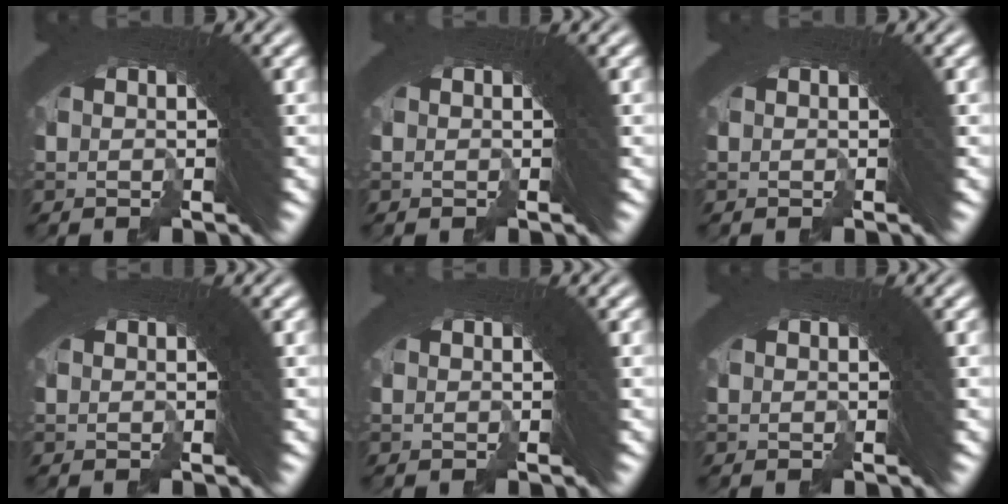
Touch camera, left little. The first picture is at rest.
{"total": 0.0}
{"total": 0.0}
{"total": 0.0}
{"total": 0.0}
{"total": 0.0}